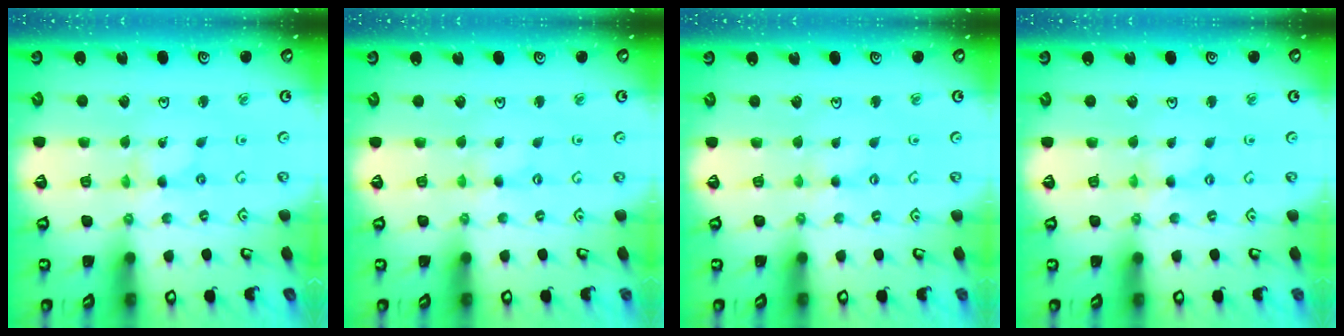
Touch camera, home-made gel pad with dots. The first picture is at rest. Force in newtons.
{"total": 0.5, "press": 0.5, "slide": 0.2}
{"total": 1.8, "press": 1.8, "slide": 0.4}
{"total": 2.3, "press": 2.3, "slide": 0.3}